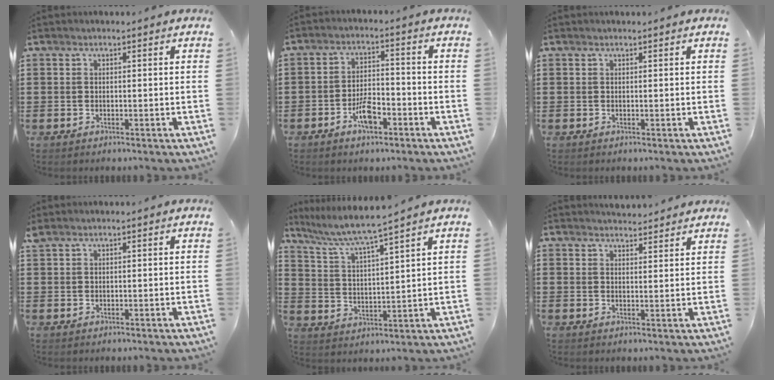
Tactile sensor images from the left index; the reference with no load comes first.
{"total": 5.3, "force": [-2.8, 2.3, 3.9], "torque": [-0.076, 0.007, -0.054]}
{"total": 0.0}
{"total": 0.7, "force": [0.6, 0.2, 0.4], "torque": [-0.010, 0.002, 0.011]}
{"total": 4.6, "force": [3.9, -0.5, 2.3], "torque": [-0.066, -0.030, 0.058]}
{"total": 2.8, "force": [2.8, 0.3, 0.1], "torque": [-0.001, -0.009, 0.050]}